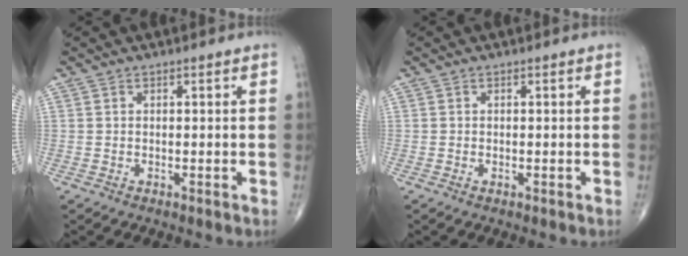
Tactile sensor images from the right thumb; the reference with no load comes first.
{"total": 0.0}